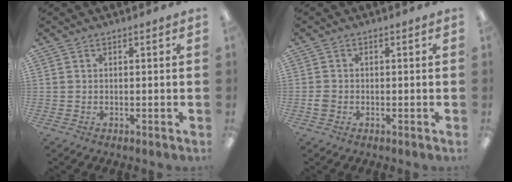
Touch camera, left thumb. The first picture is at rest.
{"total": 1.8, "force": [-0.4, 1.5, 0.9], "torque": [-0.015, 0.004, -0.008]}